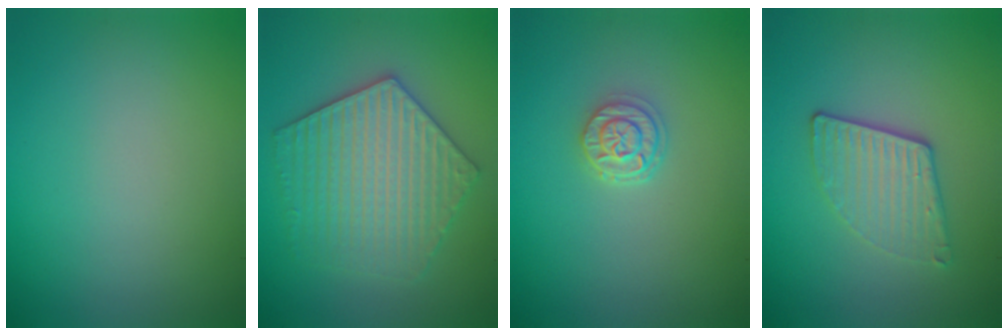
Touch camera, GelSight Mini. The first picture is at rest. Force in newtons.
{"total": 6.1, "press": 6.1, "slide": 0.9}
{"total": 2.3, "press": 2.0, "slide": 1.1}
{"total": 3.2, "press": 2.8, "slide": 1.4}